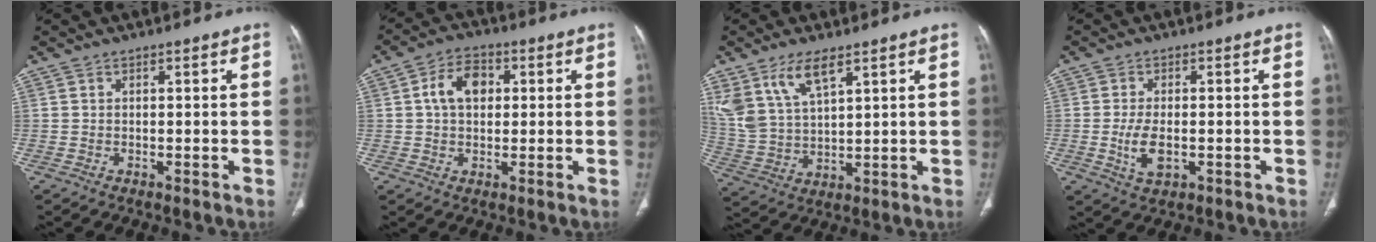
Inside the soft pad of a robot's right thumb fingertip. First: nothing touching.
{"total": 7.3, "force": [1.4, 5.2, 5.0], "torque": [-0.073, 0.013, 0.019]}
{"total": 10.8, "force": [6.6, 4.5, 7.4], "torque": [-0.150, -0.019, 0.144]}
{"total": 5.3, "force": [-1.1, 2.7, 4.4], "torque": [-0.090, -0.003, -0.015]}